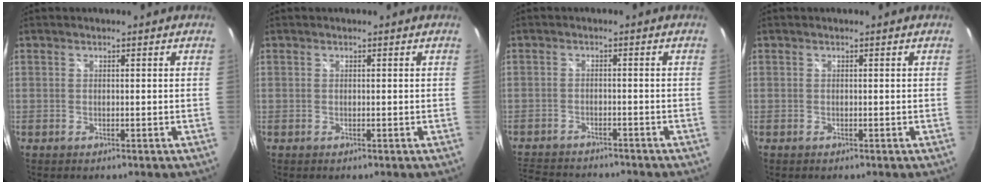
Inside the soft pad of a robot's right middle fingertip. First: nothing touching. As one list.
[{"total": 0.0}, {"total": 10.2, "force": [-9.2, 2.9, 3.5], "torque": [-0.092, -0.008, -0.146]}, {"total": 0.0}]